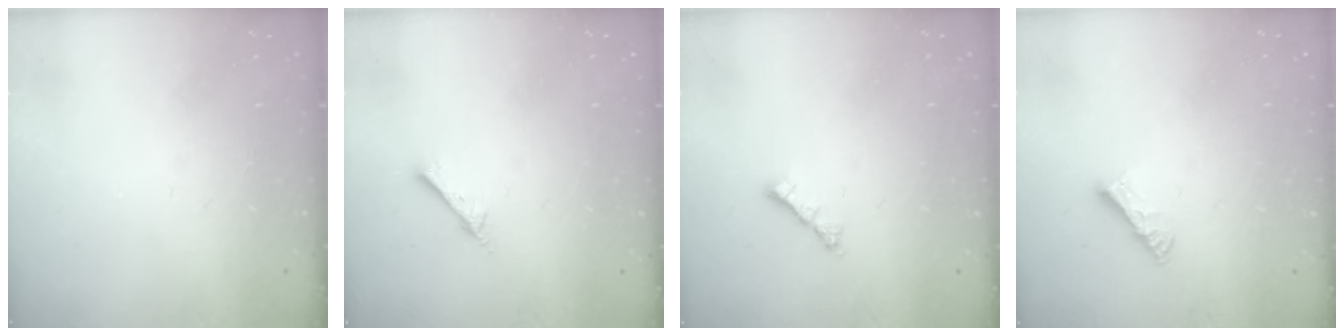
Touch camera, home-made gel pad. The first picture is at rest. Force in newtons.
{"total": 2.6, "press": 2.6, "slide": 0.3}
{"total": 1.8, "press": 1.7, "slide": 0.6}
{"total": 5.4, "press": 5.4, "slide": 0.2}